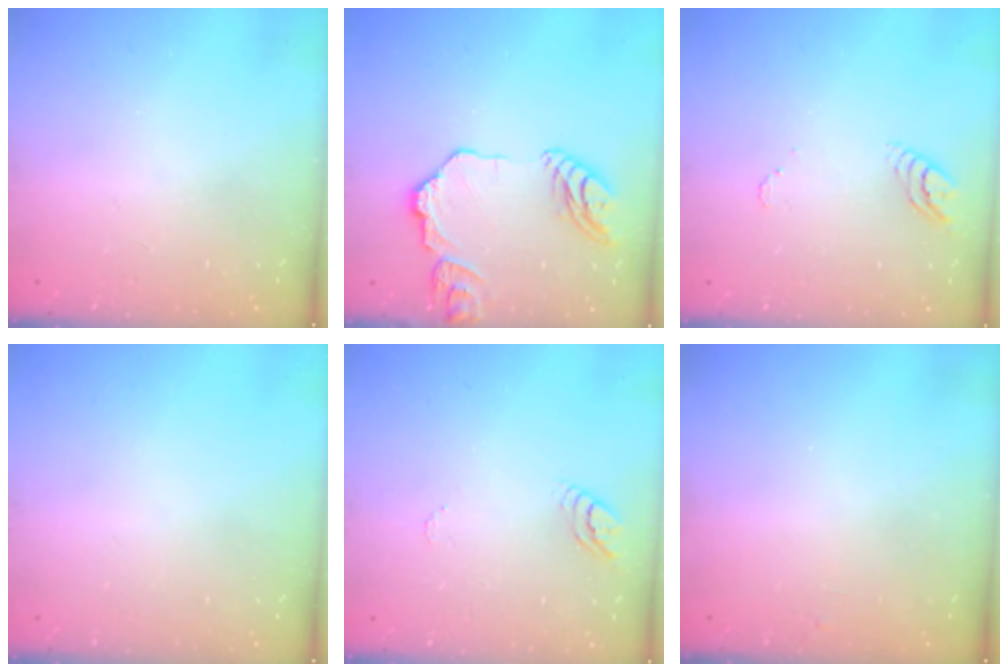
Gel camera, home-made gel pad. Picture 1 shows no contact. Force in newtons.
{"total": 13.4, "press": 13.4, "slide": 1.3}
{"total": 3.9, "press": 3.9, "slide": 0.4}
{"total": 0.0}
{"total": 3.8, "press": 3.8, "slide": 0.3}
{"total": 2.5, "press": 2.5, "slide": 0.2}